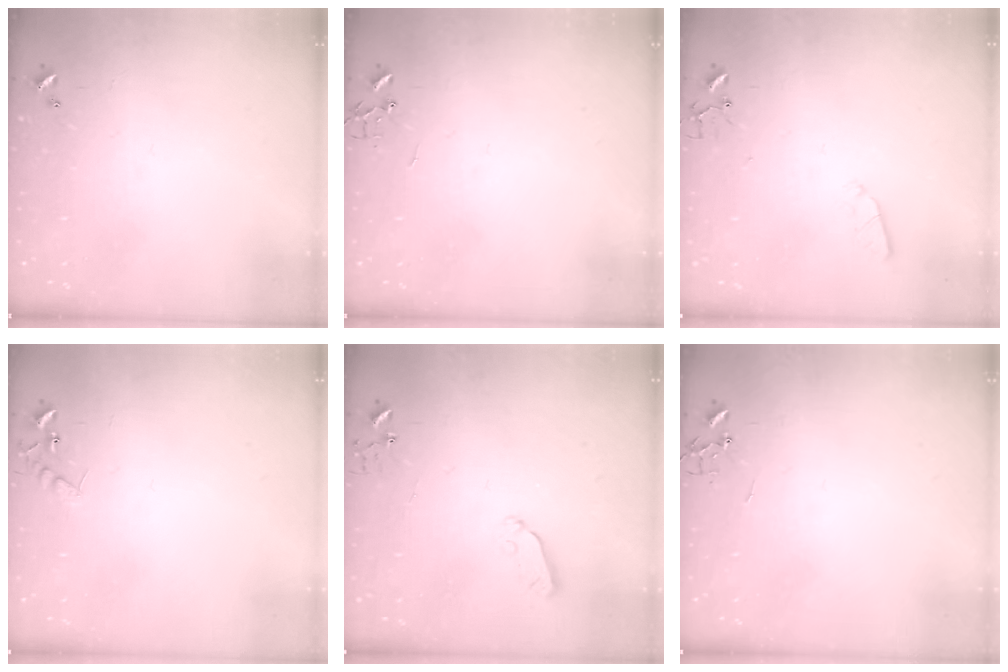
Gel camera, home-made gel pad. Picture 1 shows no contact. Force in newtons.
{"total": 0.0}
{"total": 2.9, "press": 2.8, "slide": 0.5}
{"total": 7.6, "press": 7.6, "slide": 0.7}
{"total": 3.8, "press": 3.8, "slide": 0.6}
{"total": 0.0}